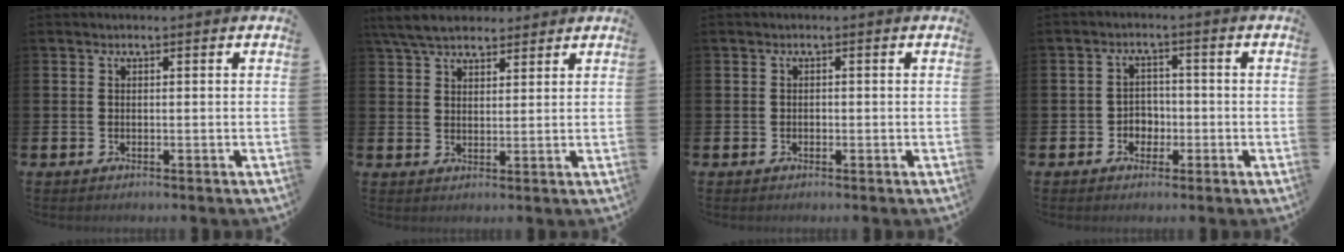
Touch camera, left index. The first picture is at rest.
{"total": 5.7, "force": [5.1, 1.8, 1.7], "torque": [-0.056, -0.006, 0.097]}
{"total": 0.5, "force": [-0.2, 0.4, 0.0], "torque": [-0.009, 0.007, -0.005]}
{"total": 2.9, "force": [-1.2, 2.4, 0.9], "torque": [-0.025, 0.007, -0.028]}